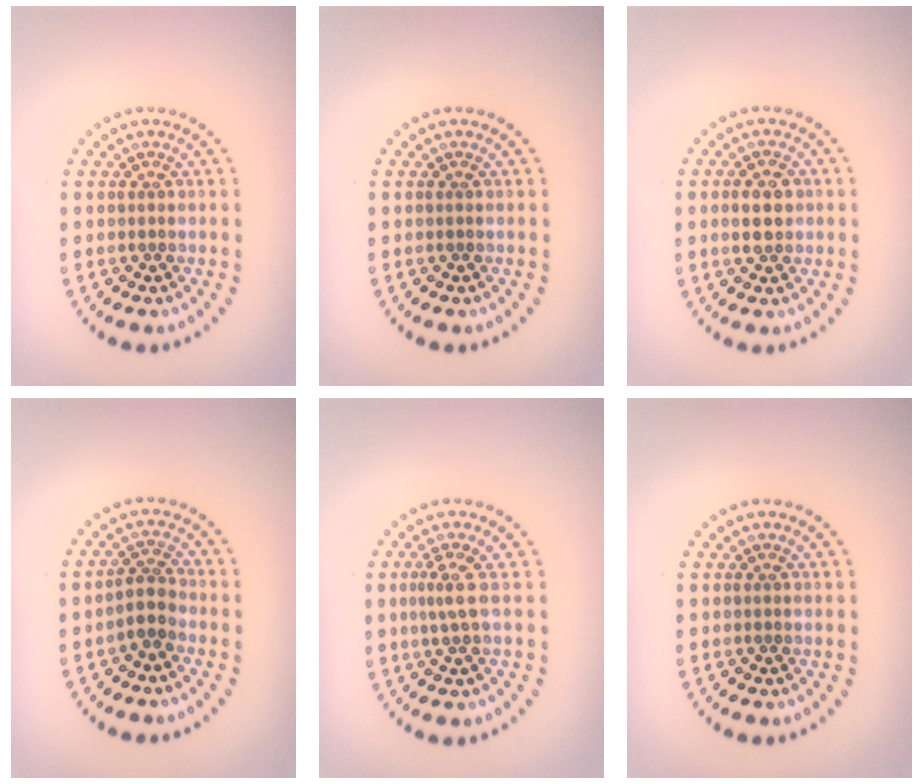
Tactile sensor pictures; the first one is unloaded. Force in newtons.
{"total": 0.0}
{"total": 2.9, "press": 2.9, "slide": 0.0}
{"total": 2.2, "press": 1.7, "slide": 1.3}
{"total": 1.9, "press": 1.3, "slide": 1.4}
{"total": 0.0}